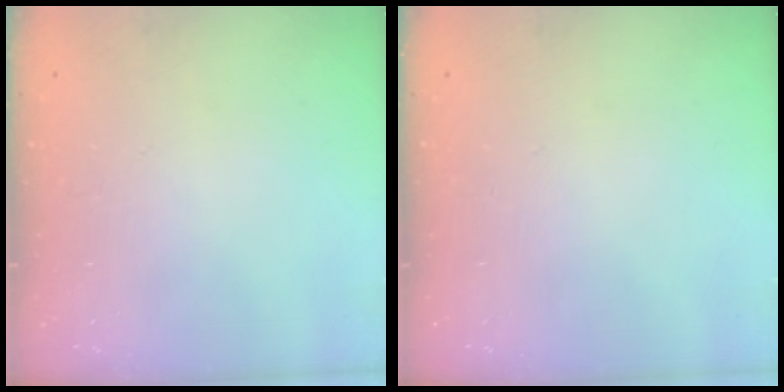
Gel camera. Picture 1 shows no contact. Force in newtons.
{"total": 0.0}